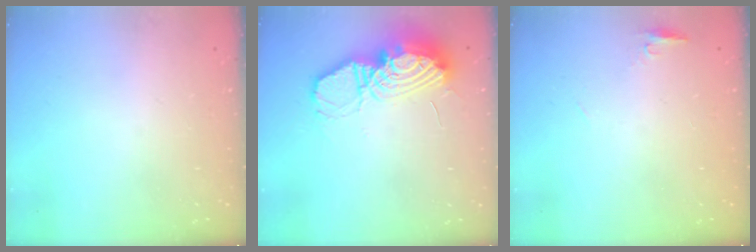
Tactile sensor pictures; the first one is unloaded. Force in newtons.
{"total": 17.5, "press": 17.4, "slide": 1.7}
{"total": 4.3, "press": 4.2, "slide": 1.2}